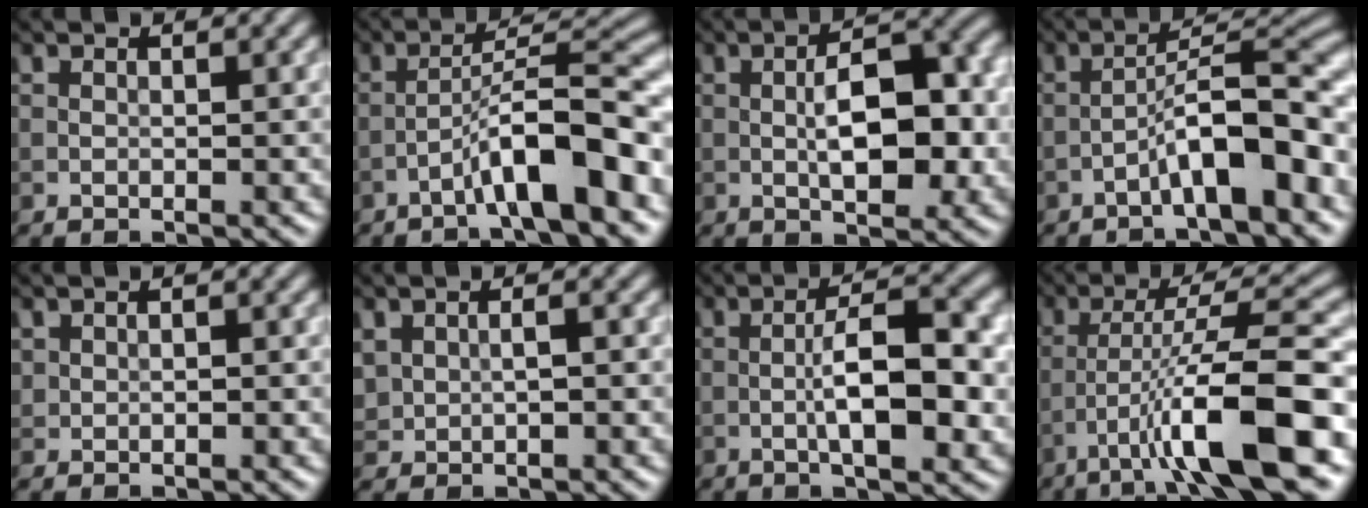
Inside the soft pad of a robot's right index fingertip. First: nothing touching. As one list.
[{"total": 7.5, "force": [-3.7, 0.9, 6.4], "torque": [-0.103, 0.031, -0.061]}, {"total": 7.6, "force": [-0.7, 3.1, 6.8], "torque": [-0.104, 0.006, -0.013]}, {"total": 7.1, "force": [-3.4, 1.2, 6.1], "torque": [-0.099, 0.030, -0.056]}, {"total": 0.8, "force": [0.2, 0.6, 0.4], "torque": [-0.007, -0.003, 0.007]}, {"total": 2.3, "force": [0.3, 1.6, 1.6], "torque": [-0.037, 0.001, 0.011]}, {"total": 7.3, "force": [-1.1, 2.2, 6.8], "torque": [-0.113, 0.007, -0.020]}, {"total": 10.0, "force": [-4.7, 1.3, 8.7], "torque": [-0.143, 0.018, -0.075]}]